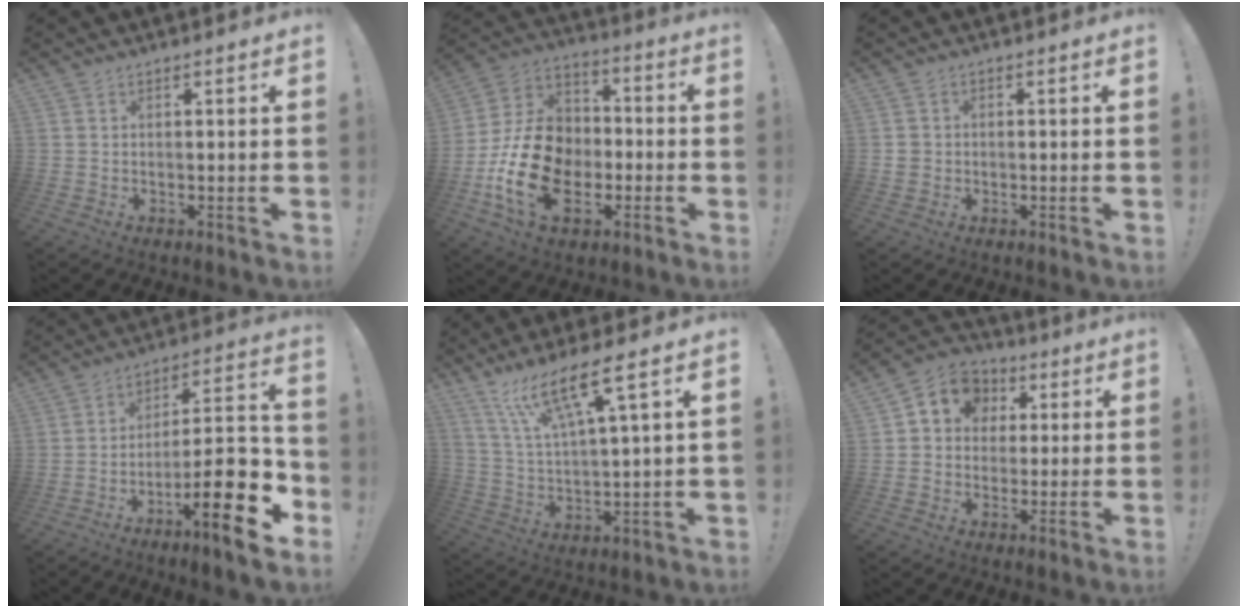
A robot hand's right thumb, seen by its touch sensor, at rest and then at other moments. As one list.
[{"total": 21.5, "force": [-6.0, 15.0, 14.2], "torque": [-0.269, 0.038, -0.086]}, {"total": 2.5, "force": [-0.1, 2.4, 0.8], "torque": [-0.011, 0.007, 0.000]}, {"total": 18.4, "force": [-9.1, 3.9, 15.5], "torque": [-0.221, 0.043, -0.146]}, {"total": 13.8, "force": [8.6, 2.0, 10.6], "torque": [-0.201, -0.034, 0.139]}, {"total": 8.8, "force": [2.1, 7.9, 3.3], "torque": [-0.038, -0.008, 0.044]}]